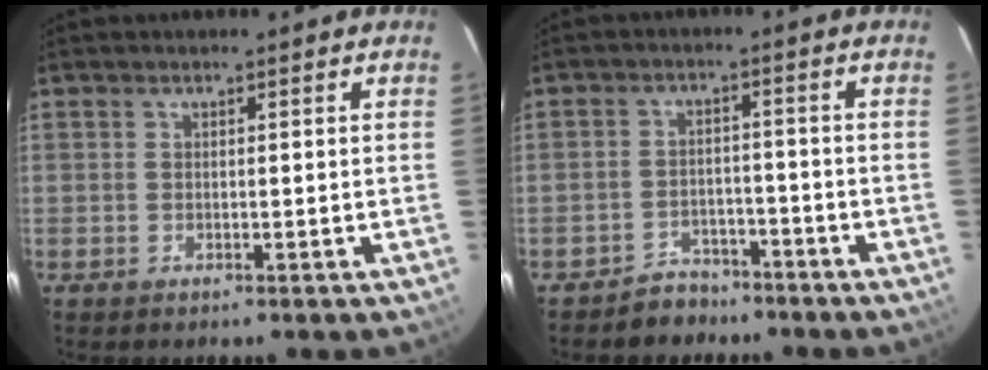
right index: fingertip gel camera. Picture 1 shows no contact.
{"total": 5.3, "force": [-4.2, 3.1, 0.2], "torque": [-0.014, 0.023, -0.064]}